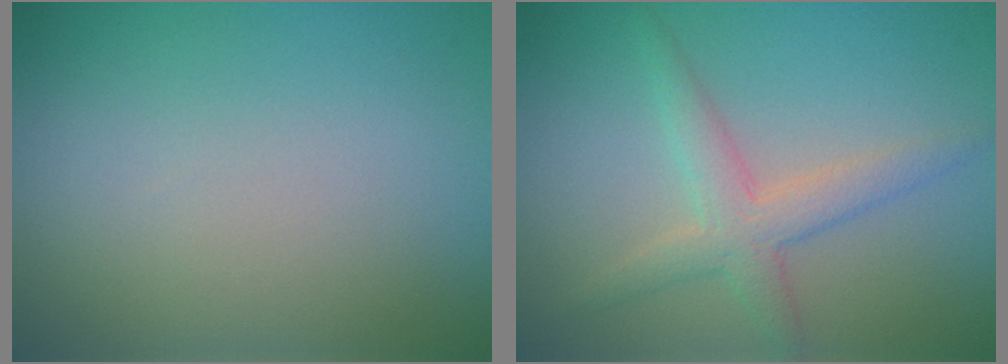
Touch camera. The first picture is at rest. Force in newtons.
{"total": 3.2, "press": 3.2, "slide": 0.2}